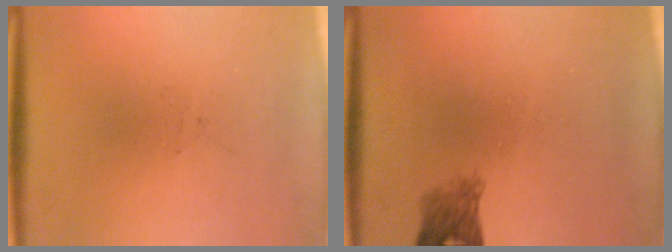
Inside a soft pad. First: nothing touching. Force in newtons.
{"total": 2.9}